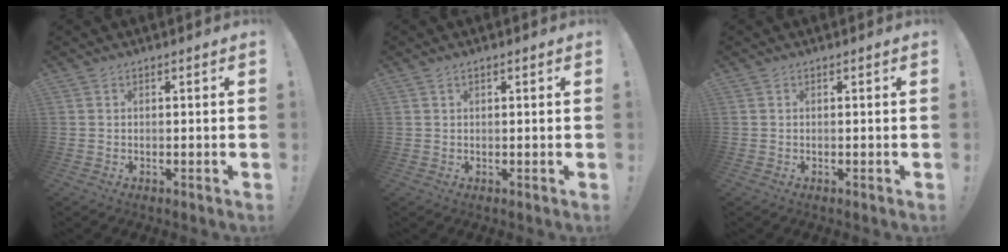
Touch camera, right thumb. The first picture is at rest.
{"total": 0.7, "force": [0.5, 0.3, 0.5], "torque": [-0.009, 0.000, 0.009]}
{"total": 0.0}